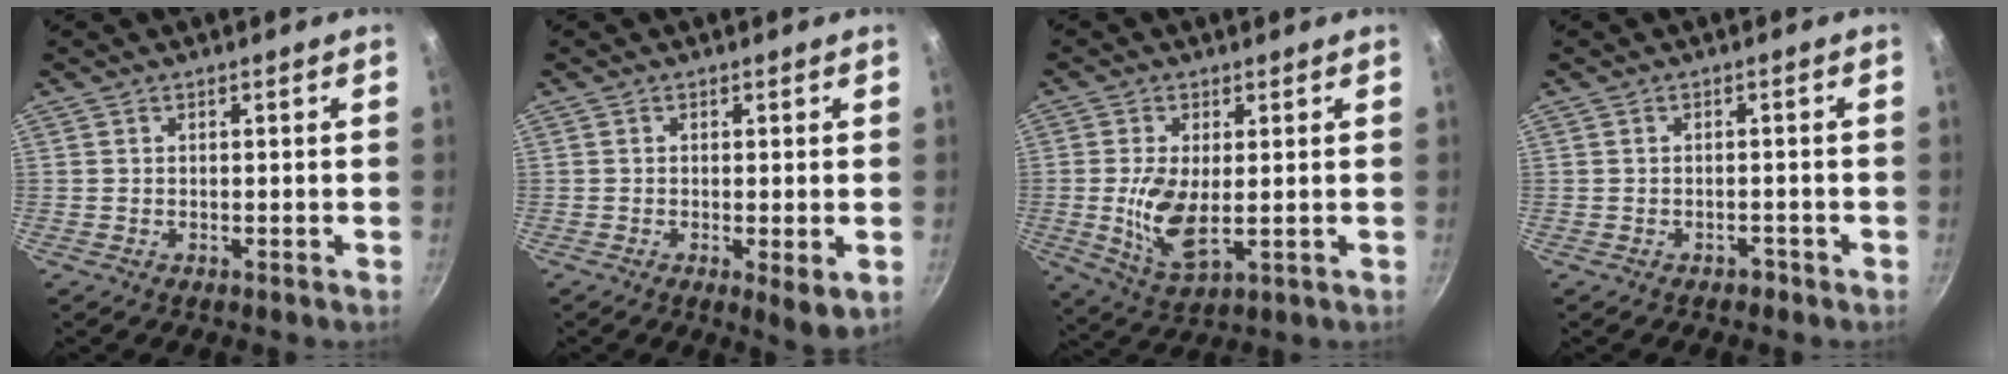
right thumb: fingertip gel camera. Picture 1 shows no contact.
{"total": 4.0, "force": [-0.8, 1.0, 3.8], "torque": [-0.064, -0.015, -0.014]}
{"total": 8.7, "force": [-0.3, 3.9, 7.8], "torque": [-0.151, -0.019, 0.003]}
{"total": 1.2, "force": [-1.0, 0.7, 0.2], "torque": [0.002, 0.008, -0.016]}